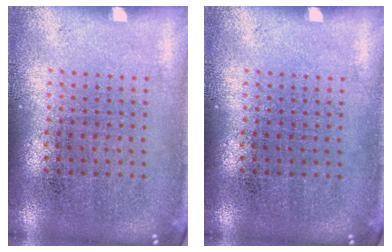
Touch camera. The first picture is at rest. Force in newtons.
{"total": 0.0}